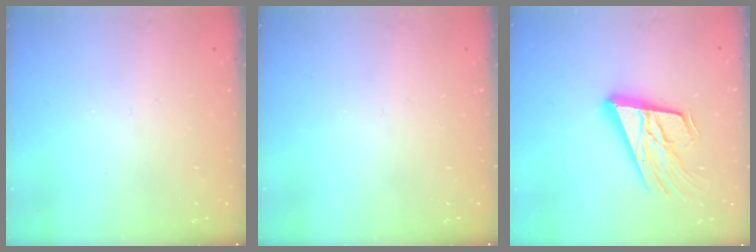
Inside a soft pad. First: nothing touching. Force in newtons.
{"total": 0.0}
{"total": 20.4, "press": 19.9, "slide": 4.5}